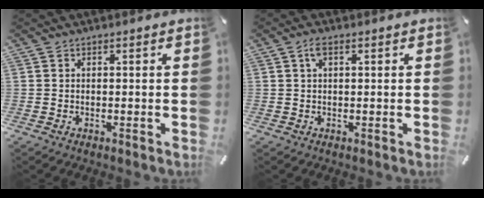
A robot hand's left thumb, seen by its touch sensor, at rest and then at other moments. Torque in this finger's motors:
{"motor_torque": [0.37, 0.78, 0.12, -0.21, 0.08]}